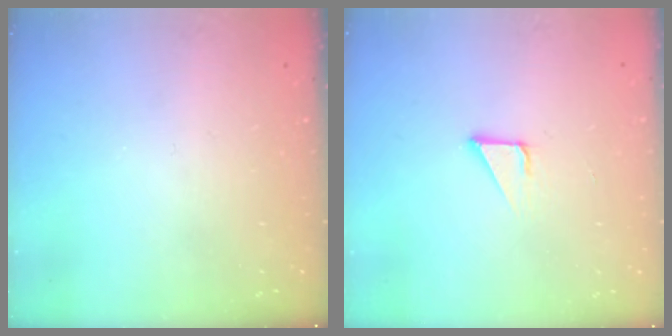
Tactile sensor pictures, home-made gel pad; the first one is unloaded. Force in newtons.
{"total": 2.1, "press": 2.1, "slide": 0.0}